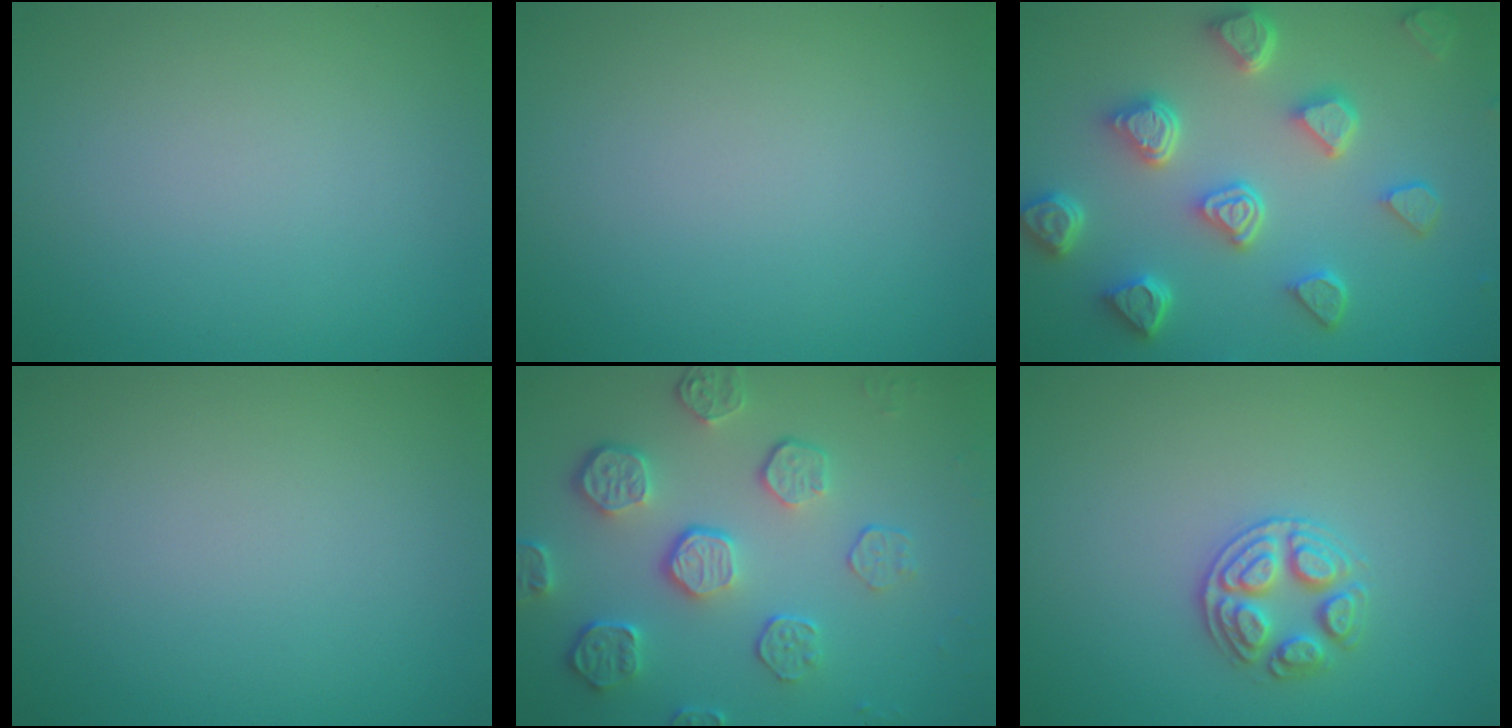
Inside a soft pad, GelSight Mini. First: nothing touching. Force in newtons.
{"total": 0.0}
{"total": 6.4, "press": 5.2, "slide": 3.8}
{"total": 0.0}
{"total": 5.7, "press": 4.1, "slide": 3.9}
{"total": 2.8, "press": 2.7, "slide": 0.7}